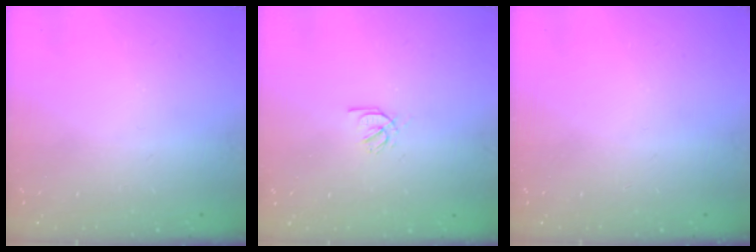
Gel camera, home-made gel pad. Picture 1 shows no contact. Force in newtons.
{"total": 2.1, "press": 2.1, "slide": 0.2}
{"total": 0.0}